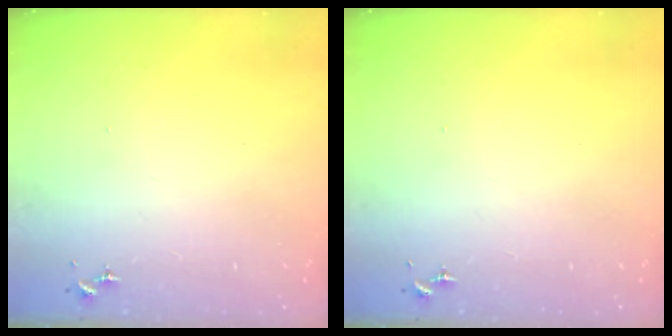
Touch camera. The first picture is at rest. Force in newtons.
{"total": 0.0}